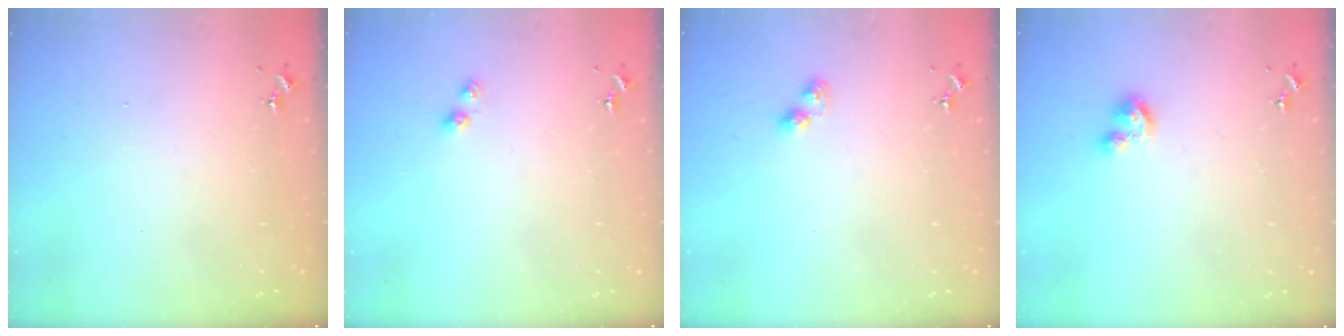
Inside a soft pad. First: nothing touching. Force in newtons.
{"total": 4.3, "press": 4.3, "slide": 0.4}
{"total": 2.6, "press": 2.6, "slide": 0.4}
{"total": 3.9, "press": 3.9, "slide": 0.3}